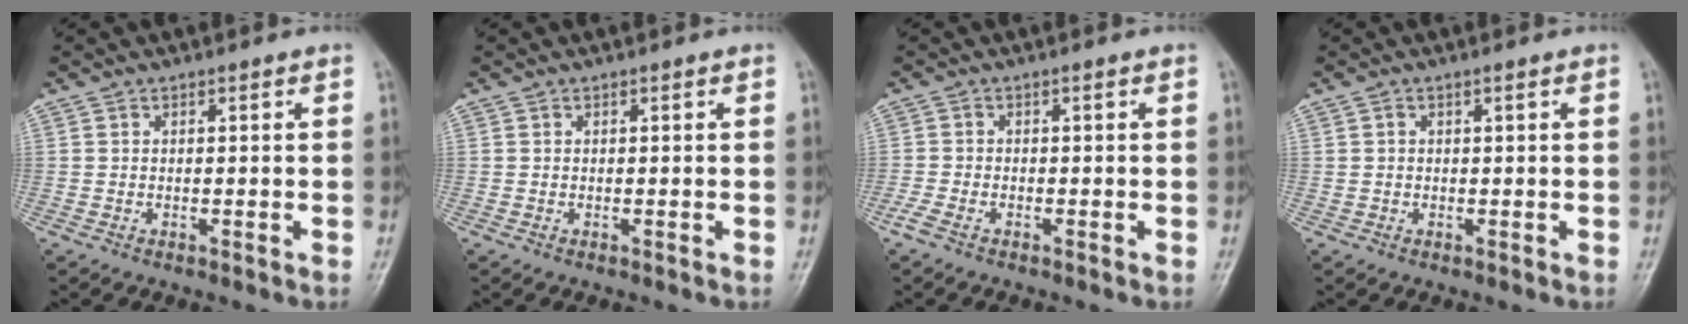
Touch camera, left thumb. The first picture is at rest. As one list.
[{"total": 0.0}, {"total": 2.5, "force": [-1.5, 1.0, 1.7], "torque": [-0.049, 0.005, -0.033]}, {"total": 1.2, "force": [0.3, 0.8, 0.9], "torque": [-0.014, 0.006, 0.009]}]